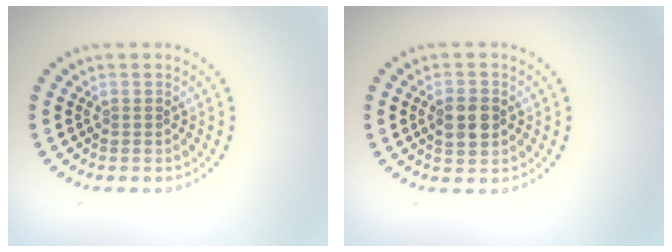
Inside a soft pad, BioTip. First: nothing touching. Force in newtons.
{"total": 3.3, "press": 3.3, "slide": 0.2}